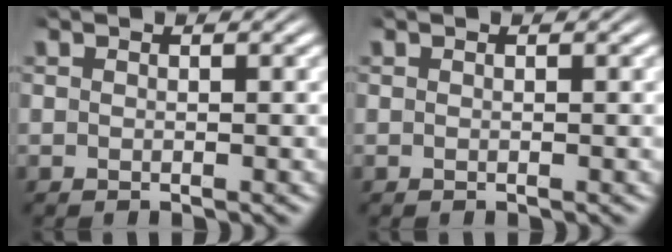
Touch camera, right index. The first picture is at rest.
{"total": 0.0}